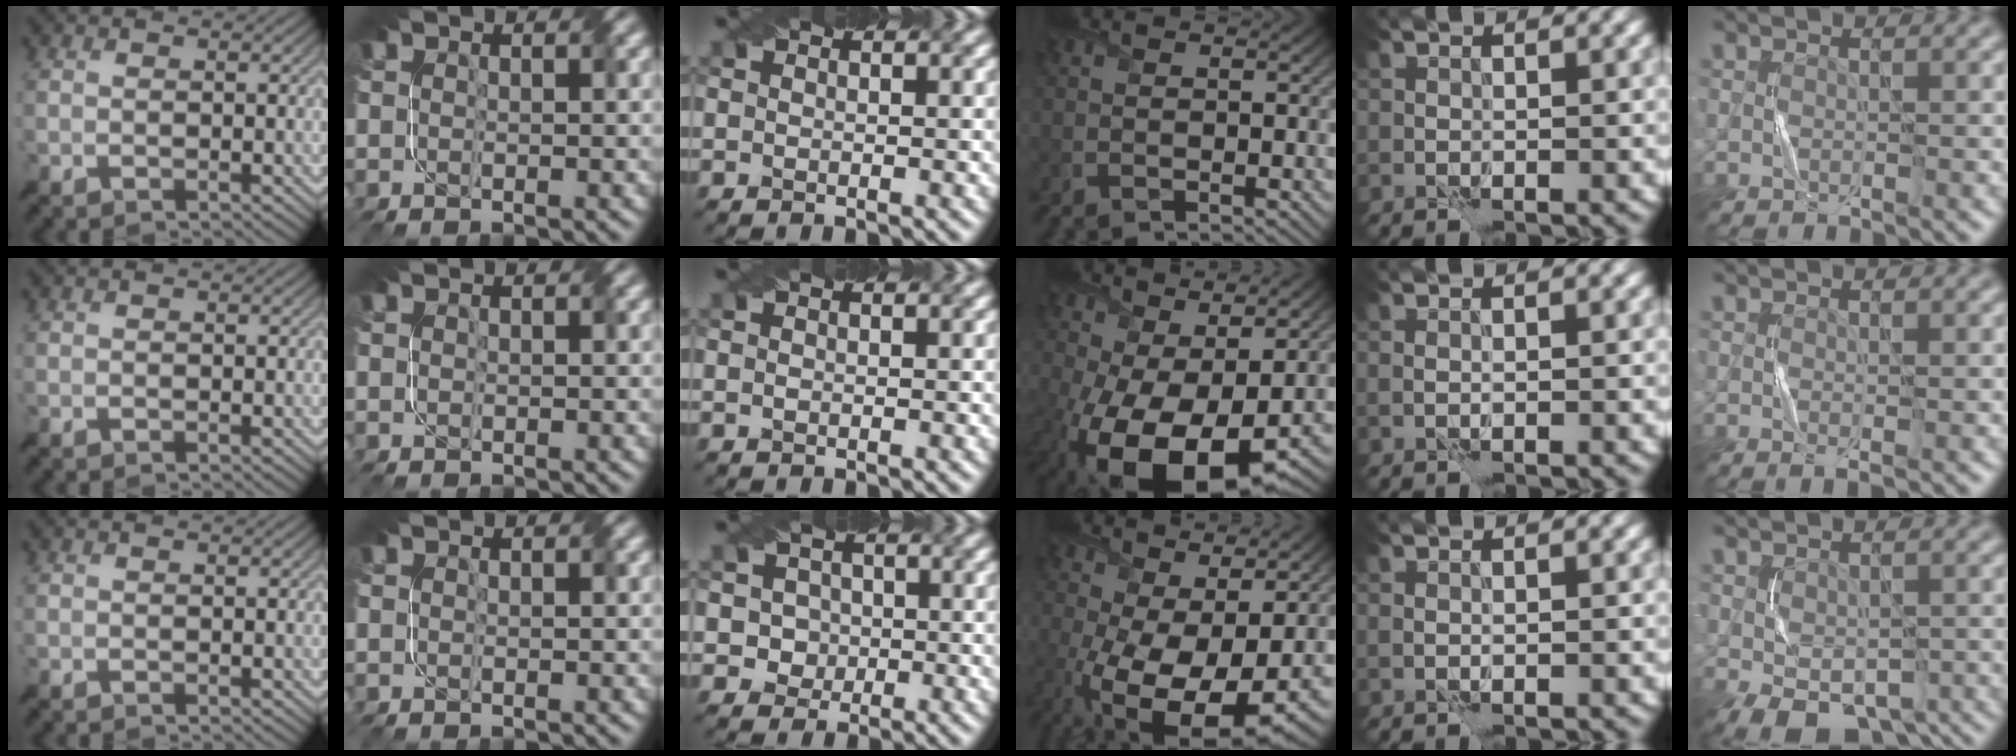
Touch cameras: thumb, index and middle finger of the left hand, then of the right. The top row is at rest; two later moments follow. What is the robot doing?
{"motion": "fold", "object": "file"}